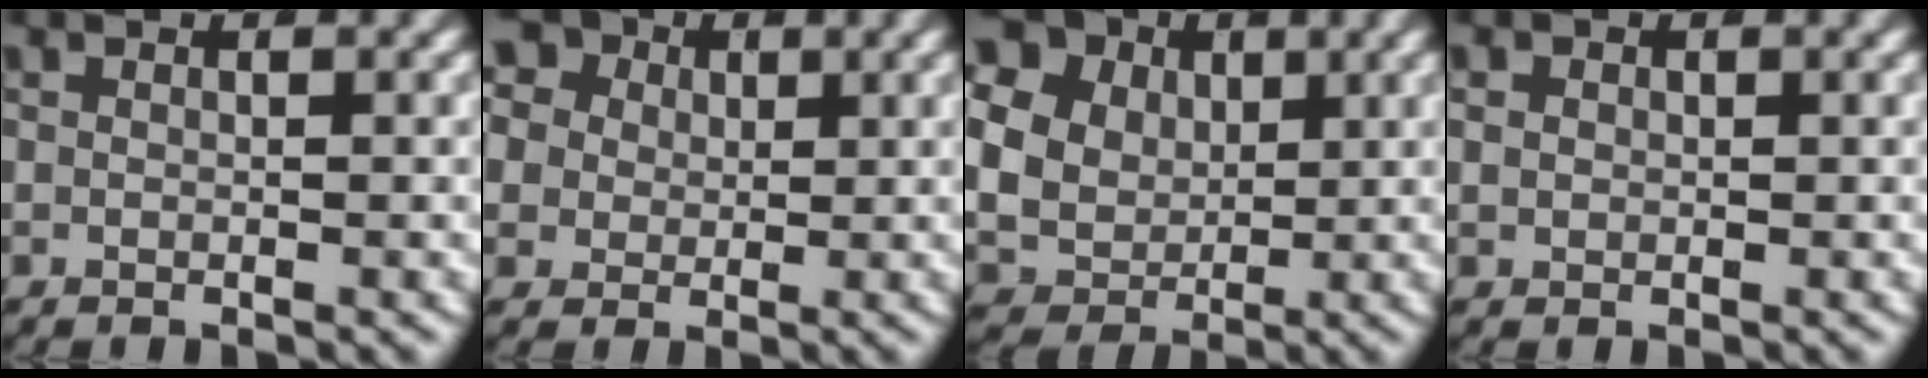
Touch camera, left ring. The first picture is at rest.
{"total": 10.8, "force": [2.7, 9.3, 4.7], "torque": [-0.120, -0.014, 0.043]}
{"total": 15.6, "force": [2.6, 13.7, 7.2], "torque": [-0.183, -0.025, 0.037]}
{"total": 1.6, "force": [0.2, 1.5, 0.6], "torque": [-0.020, -0.004, 0.008]}